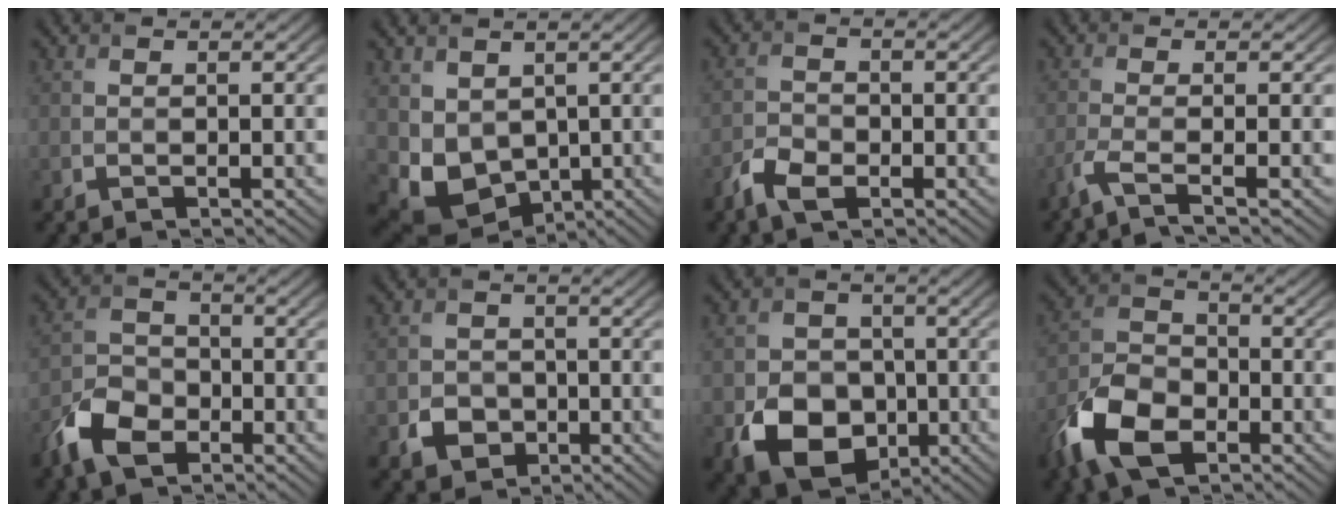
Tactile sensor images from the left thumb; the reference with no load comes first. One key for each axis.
{"total": 7.1, "fx": 0.7, "fy": 5.5, "fz": 4.3, "tx": -0.122, "ty": -0.029, "tz": 0.023}
{"total": 3.9, "fx": -2.4, "fy": 2.1, "fz": 2.2, "tx": -0.047, "ty": -0.003, "tz": -0.055}
{"total": 3.3, "fx": -1.9, "fy": 0.4, "fz": 2.6, "tx": -0.047, "ty": 0.000, "tz": -0.059}
{"total": 7.2, "fx": -4.2, "fy": 4.4, "fz": 4.0, "tx": -0.088, "ty": -0.001, "tz": -0.094}
{"total": 3.5, "fx": -1.4, "fy": 3.0, "fz": 1.3, "tx": -0.024, "ty": -0.006, "tz": -0.026}
{"total": 9.0, "fx": -3.0, "fy": 7.1, "fz": 4.7, "tx": -0.096, "ty": -0.027, "tz": -0.057}
{"total": 10.8, "fx": -5.7, "fy": 6.1, "fz": 6.9, "tx": -0.159, "ty": -0.012, "tz": -0.124}